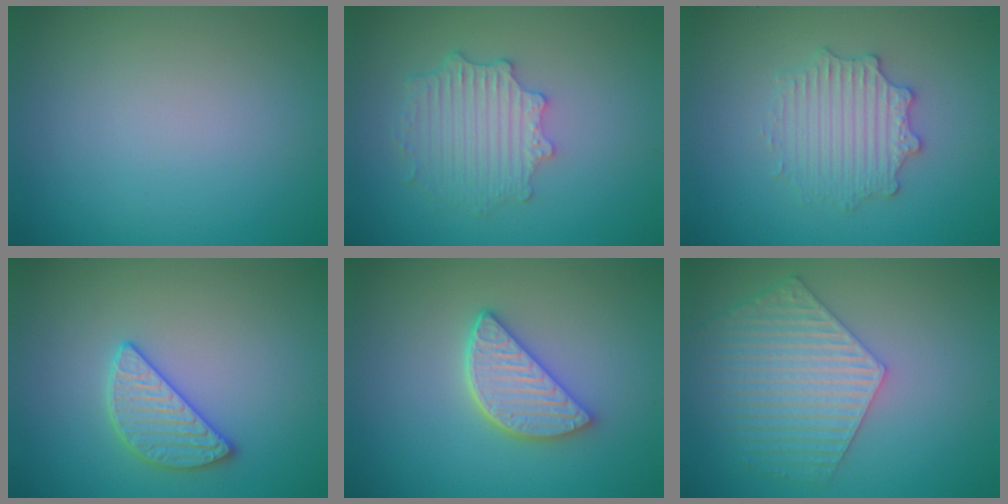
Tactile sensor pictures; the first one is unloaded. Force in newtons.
{"total": 4.0, "press": 3.3, "slide": 2.3}
{"total": 3.0, "press": 2.9, "slide": 0.4}
{"total": 2.7, "press": 2.7, "slide": 0.4}
{"total": 4.2, "press": 3.4, "slide": 2.5}
{"total": 5.7, "press": 4.6, "slide": 3.4}